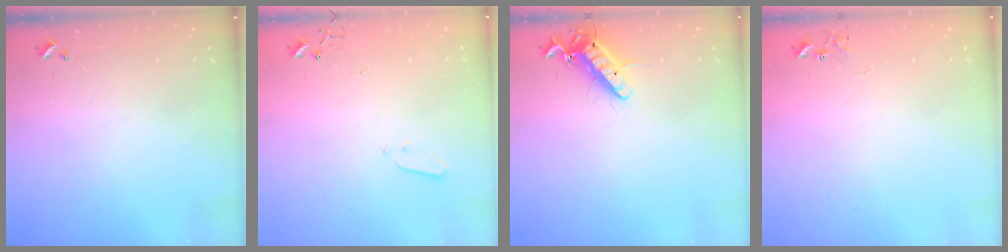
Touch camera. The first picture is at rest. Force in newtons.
{"total": 3.2, "press": 3.2, "slide": 0.1}
{"total": 13.1, "press": 12.9, "slide": 2.2}
{"total": 5.9, "press": 5.9, "slide": 0.5}